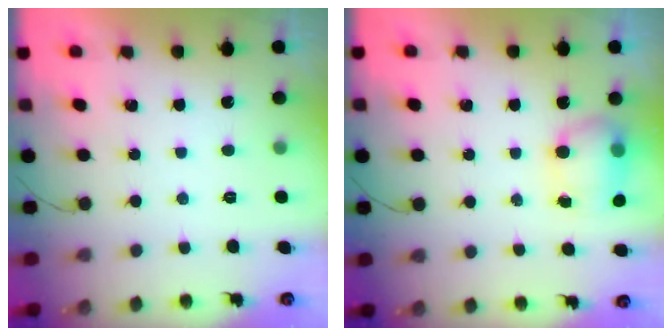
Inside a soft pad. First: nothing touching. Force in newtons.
{"total": 11.0, "press": 8.8, "slide": 6.6}